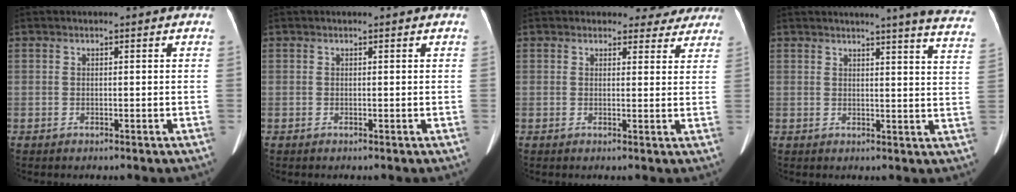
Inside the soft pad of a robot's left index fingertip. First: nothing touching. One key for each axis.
{"total": 0.0}
{"total": 6.0, "fx": 5.4, "fy": 2.8, "fz": 0.0, "tx": 0.025, "ty": -0.006, "tz": 0.041}
{"total": 14.9, "fx": 13.4, "fy": -0.5, "fz": 6.5, "tx": -0.072, "ty": -0.072, "tz": 0.131}